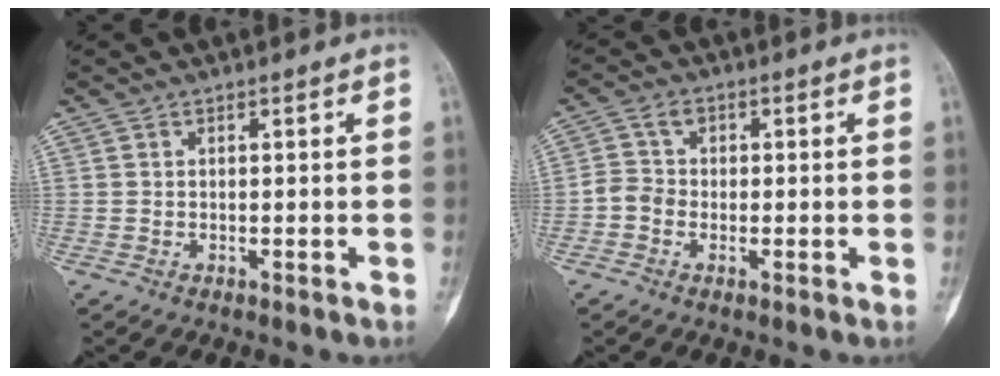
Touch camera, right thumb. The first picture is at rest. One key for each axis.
{"total": 3.9, "fx": -0.8, "fy": 3.3, "fz": 1.8, "tx": -0.025, "ty": 0.011, "tz": -0.024}